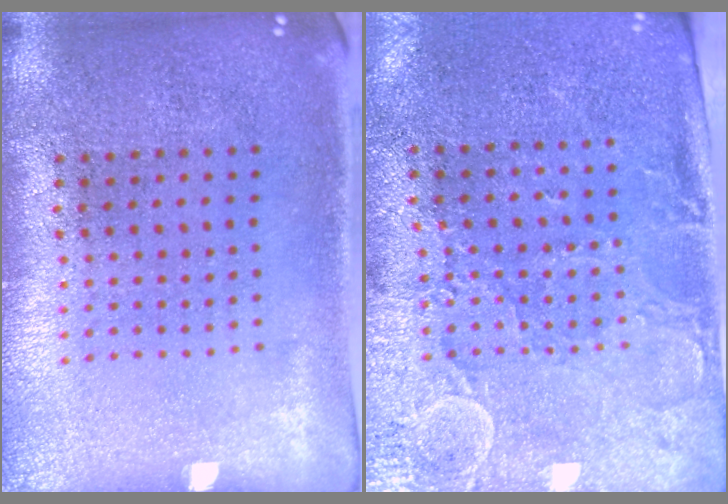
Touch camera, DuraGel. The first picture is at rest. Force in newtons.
{"total": 2.9, "press": 2.6, "slide": 1.3}